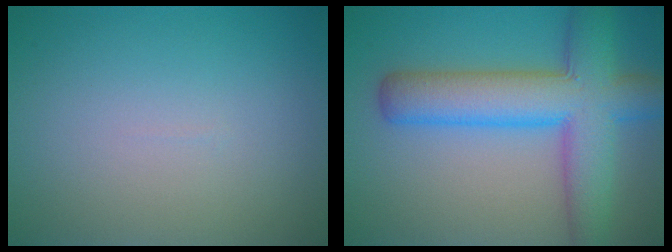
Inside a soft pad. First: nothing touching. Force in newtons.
{"total": 8.9, "press": 8.9, "slide": 0.4}